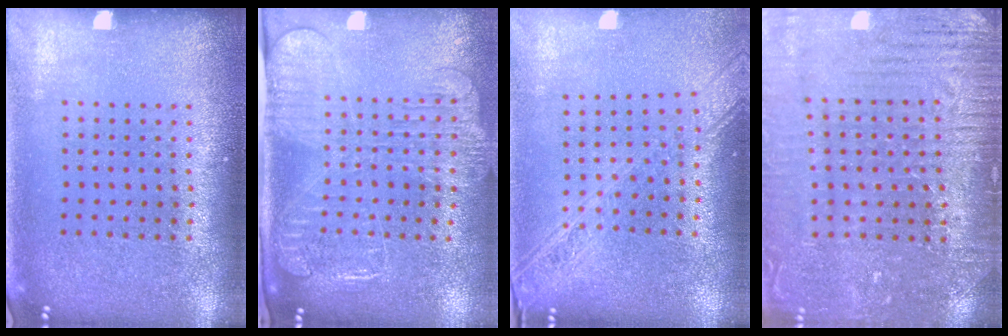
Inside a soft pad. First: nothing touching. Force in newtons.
{"total": 2.5, "press": 1.9, "slide": 1.5}
{"total": 2.2, "press": 1.9, "slide": 1.2}
{"total": 3.3, "press": 3.3, "slide": 0.4}